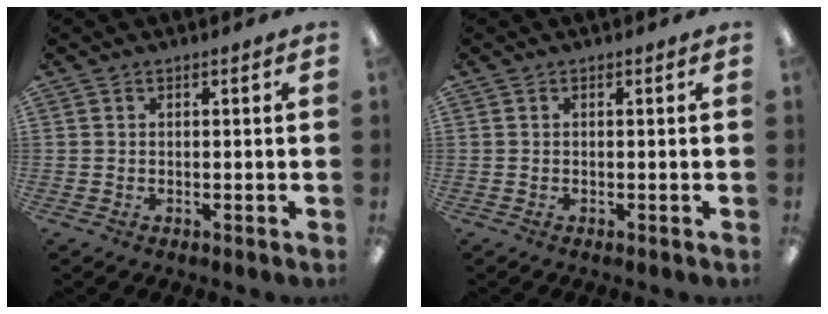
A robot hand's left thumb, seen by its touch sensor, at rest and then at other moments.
{"total": 0.0}